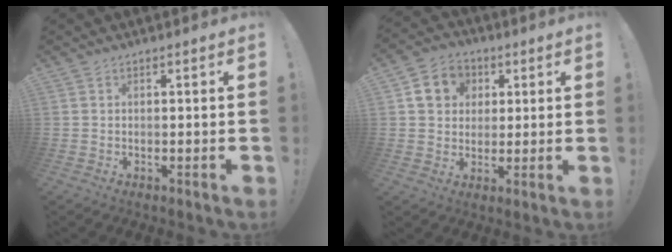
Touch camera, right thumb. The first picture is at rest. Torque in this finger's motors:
{"motor_torque": [0.07, 0.05, 0.55, 0.22, -0.02]}